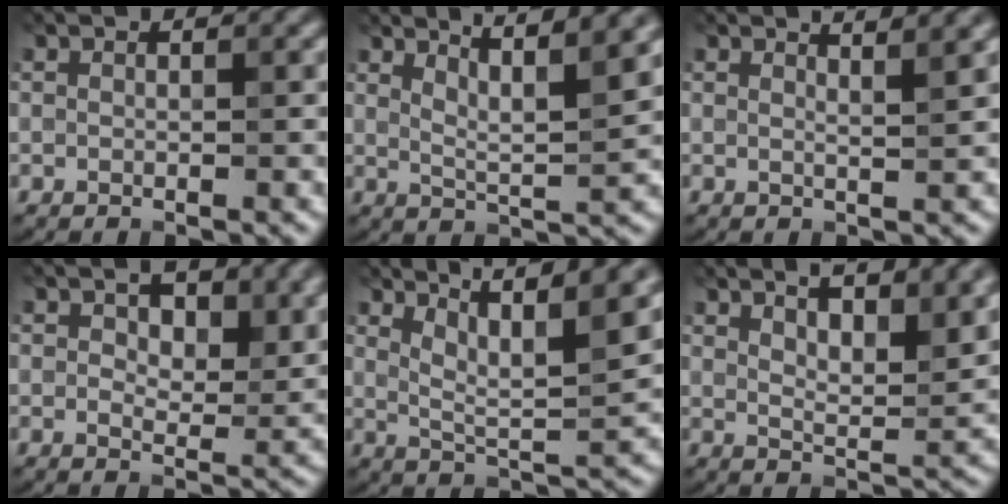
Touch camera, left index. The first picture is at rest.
{"total": 5.5, "force": [3.7, 0.9, 4.0], "torque": [-0.061, 0.004, 0.057]}
{"total": 3.1, "force": [2.2, 0.9, 2.0], "torque": [-0.009, 0.018, 0.001]}
{"total": 5.0, "force": [2.2, 2.6, 3.6], "torque": [-0.050, -0.007, 0.035]}
{"total": 8.2, "force": [5.3, 1.7, 6.0], "torque": [-0.094, 0.009, 0.085]}
{"total": 9.9, "force": [5.9, 3.4, 7.3], "torque": [-0.074, 0.030, 0.065]}